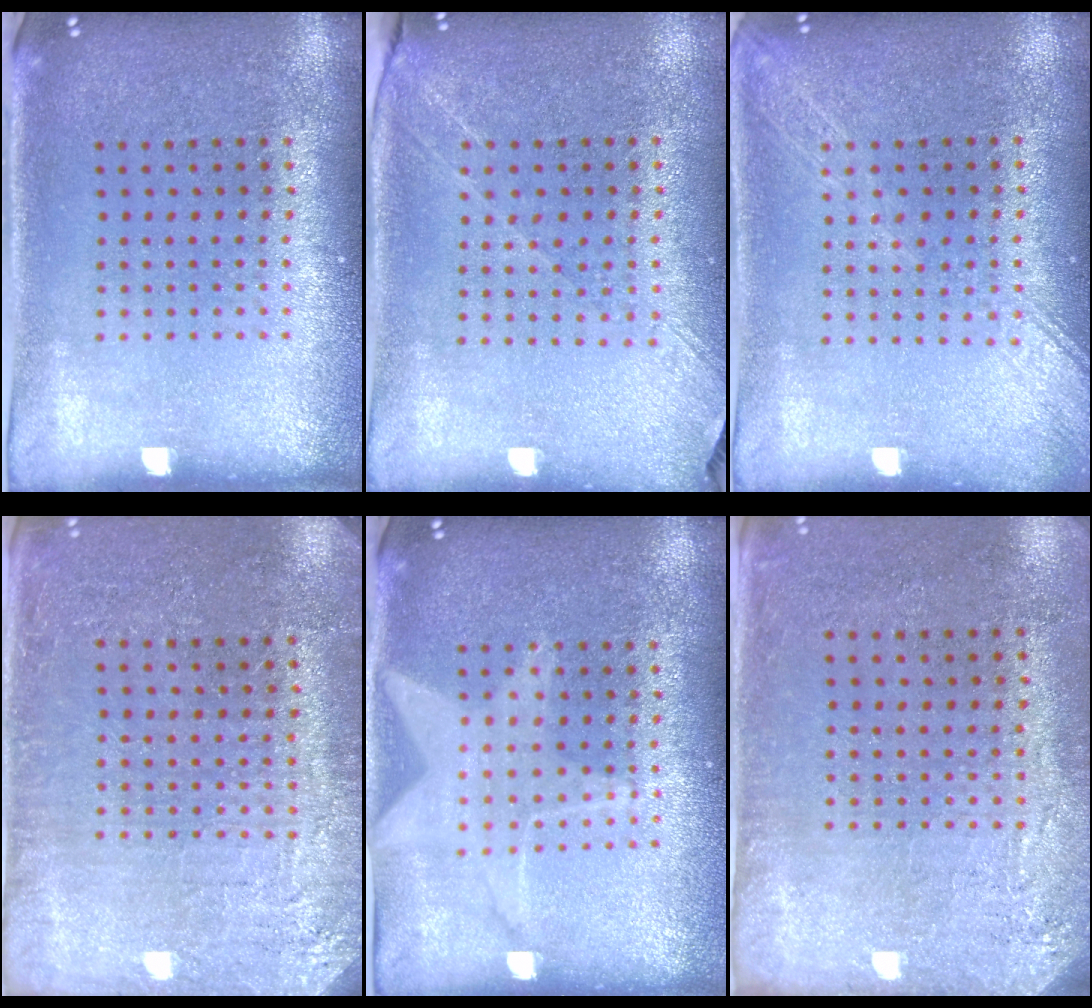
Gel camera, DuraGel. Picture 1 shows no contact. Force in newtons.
{"total": 1.3, "press": 1.2, "slide": 0.5}
{"total": 1.7, "press": 1.7, "slide": 0.3}
{"total": 2.9, "press": 2.9, "slide": 0.4}
{"total": 1.5, "press": 1.5, "slide": 0.1}
{"total": 2.8, "press": 2.3, "slide": 1.6}